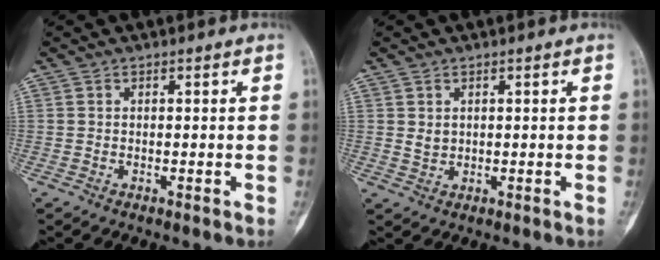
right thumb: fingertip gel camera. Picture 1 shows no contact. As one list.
[{"total": 1.7, "force": [0.7, 1.3, -0.8], "torque": [0.015, -0.001, 0.018]}]